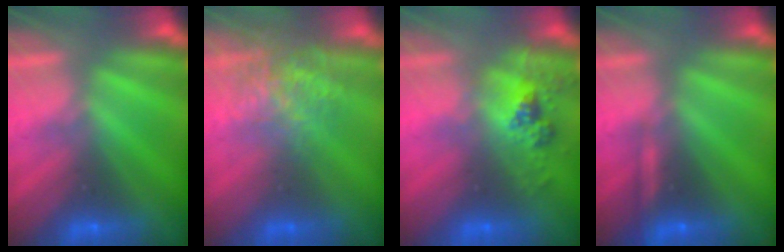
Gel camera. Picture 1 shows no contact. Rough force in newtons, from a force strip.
{"total": 3.7}
{"total": 2.4}
{"total": 2.2}